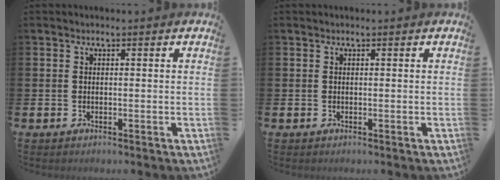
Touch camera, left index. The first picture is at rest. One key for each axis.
{"total": 0.0}